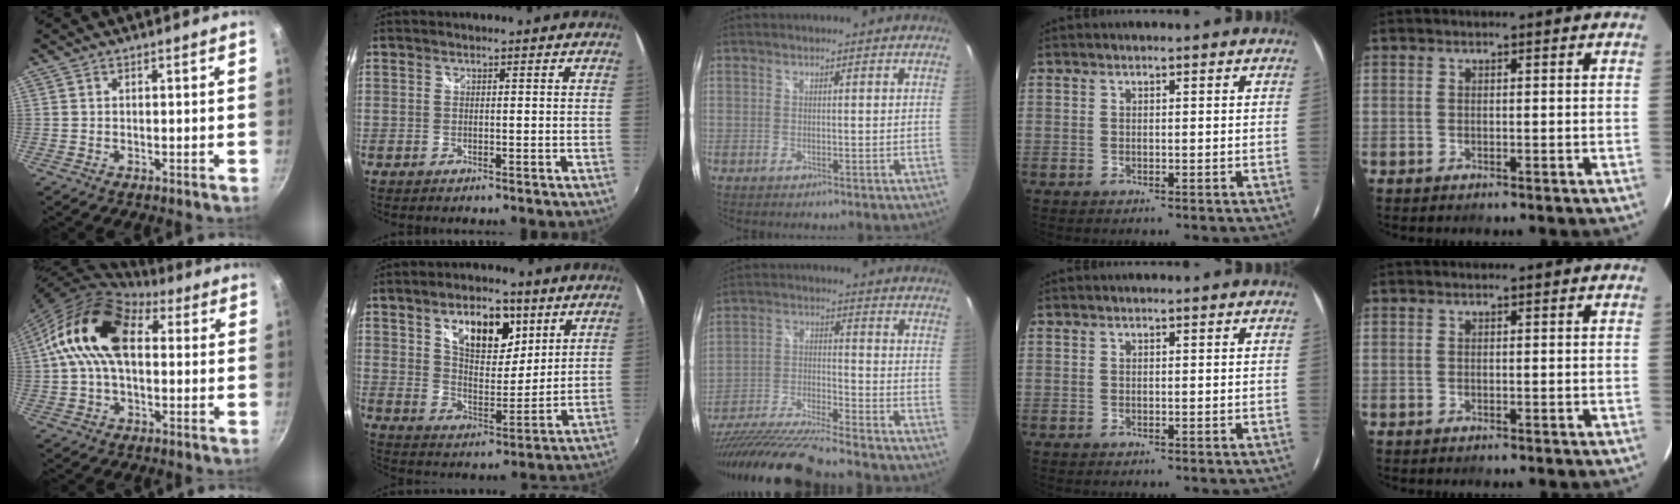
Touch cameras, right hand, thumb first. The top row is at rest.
{"thumb": {"total": 16.1, "force": [2.5, 10.1, 12.3], "torque": [-0.205, 0.026, 0.025]}, "index": {"total": 12.4, "force": [6.2, 6.4, 8.6], "torque": [-0.135, 0.008, 0.107]}, "middle": {"total": 21.0, "force": [-18.0, 1.9, 10.7], "torque": [-0.214, -0.058, -0.311]}}